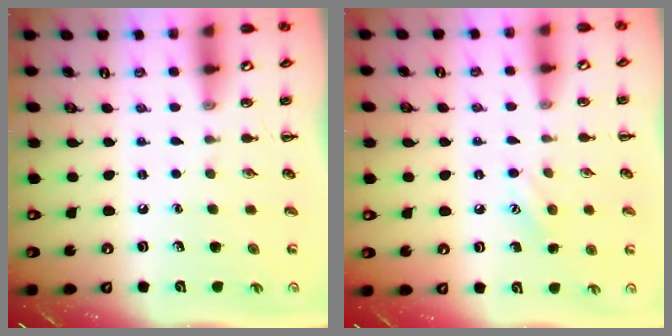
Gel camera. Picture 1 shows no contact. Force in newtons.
{"total": 7.3, "press": 7.1, "slide": 1.8}